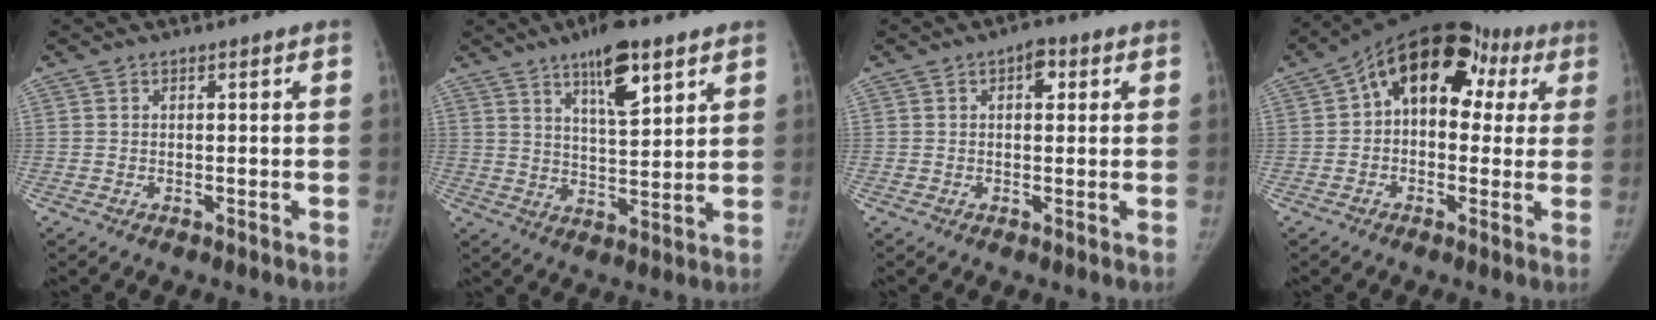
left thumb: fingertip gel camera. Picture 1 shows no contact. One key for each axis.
{"total": 11.0, "fx": 6.4, "fy": 3.4, "fz": 8.2, "tx": -0.116, "ty": -0.036, "tz": 0.107}
{"total": 3.3, "fx": 1.1, "fy": 1.9, "fz": 2.4, "tx": -0.022, "ty": 0.003, "tz": 0.011}
{"total": 17.0, "fx": 4.9, "fy": 11.2, "fz": 11.9, "tx": -0.119, "ty": 0.042, "tz": 0.060}